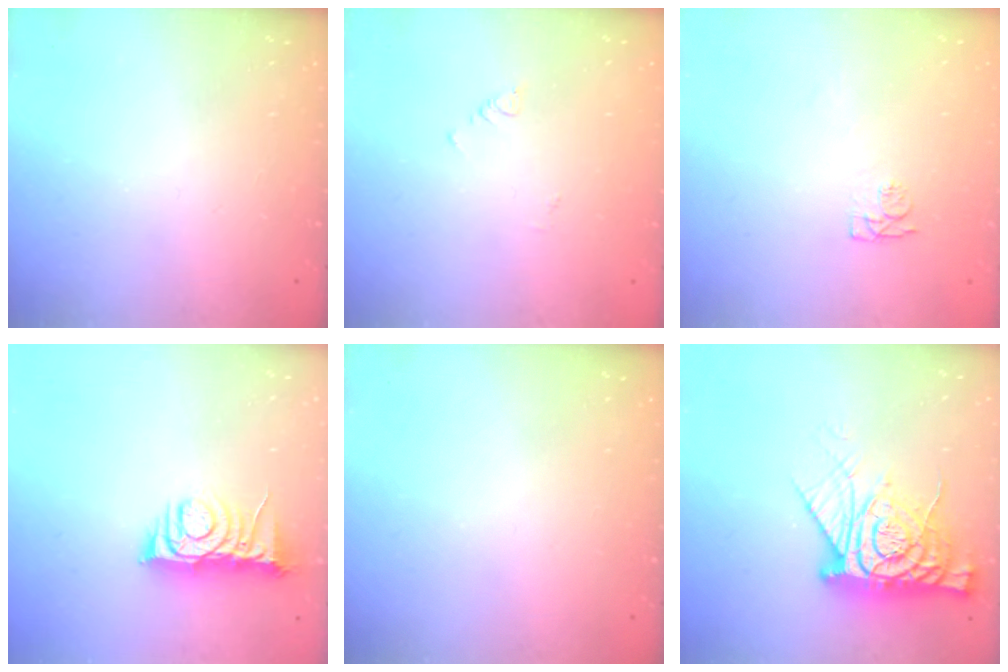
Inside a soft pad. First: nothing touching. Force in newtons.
{"total": 1.8, "press": 1.7, "slide": 0.4}
{"total": 4.5, "press": 4.4, "slide": 0.8}
{"total": 6.7, "press": 6.7, "slide": 0.7}
{"total": 0.0}
{"total": 15.9, "press": 15.9, "slide": 1.5}